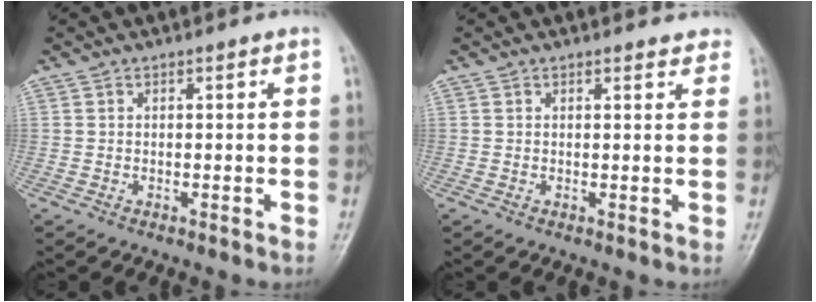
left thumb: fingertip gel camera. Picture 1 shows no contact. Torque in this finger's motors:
{"motor_torque": [-0.15, -0.08, 0.15, 0.12, -0.03]}